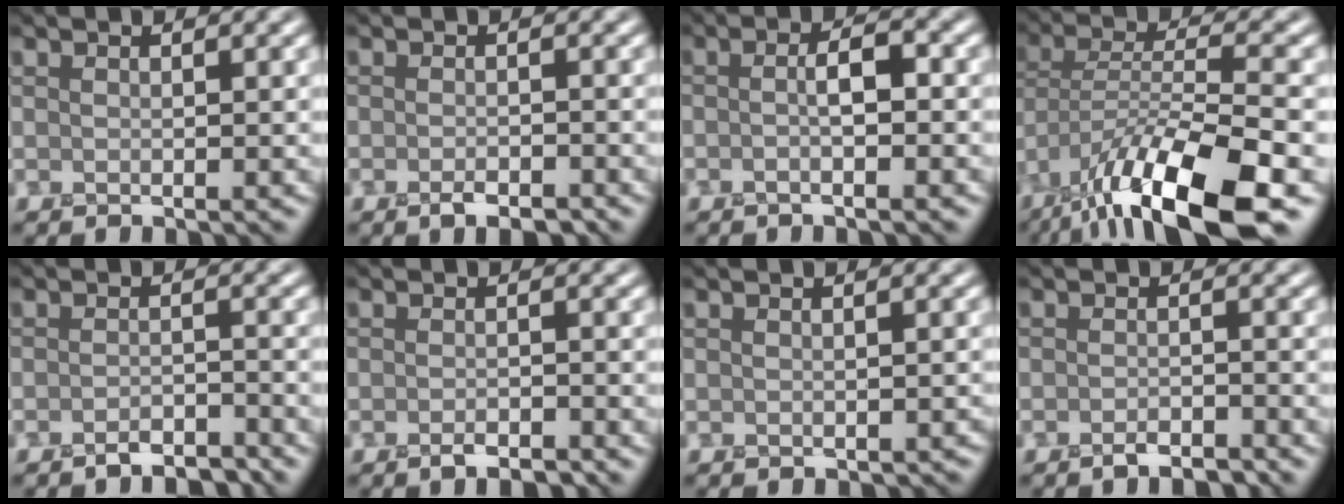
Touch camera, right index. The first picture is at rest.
{"total": 2.0, "force": [-1.5, 0.6, 1.2], "torque": [-0.019, -0.003, -0.025]}
{"total": 2.5, "force": [-0.5, 0.6, 2.4], "torque": [-0.040, 0.004, -0.012]}
{"total": 12.7, "force": [-8.3, 3.4, 8.9], "torque": [-0.165, -0.008, -0.145]}
{"total": 2.6, "force": [-2.4, 0.5, 0.9], "torque": [-0.009, 0.001, -0.043]}
{"total": 1.8, "force": [-1.5, 0.4, 0.9], "torque": [-0.014, -0.001, -0.025]}
{"total": 0.7, "force": [-0.5, 0.5, 0.2], "torque": [-0.004, -0.006, -0.003]}
{"total": 2.1, "force": [-1.8, 0.4, 0.9], "torque": [-0.012, 0.000, -0.032]}